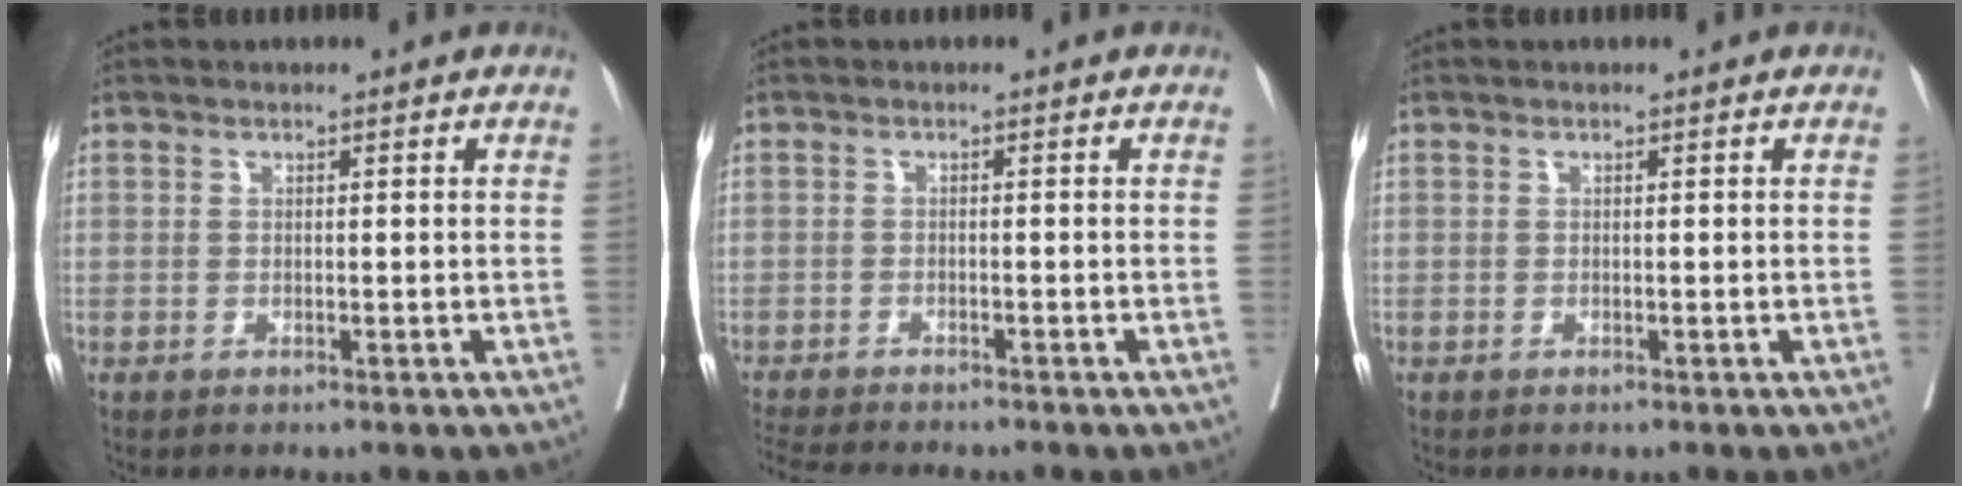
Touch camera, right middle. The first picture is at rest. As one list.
[{"total": 7.7, "force": [-7.0, 0.7, 3.2], "torque": [-0.047, -0.012, -0.109]}, {"total": 0.0}]